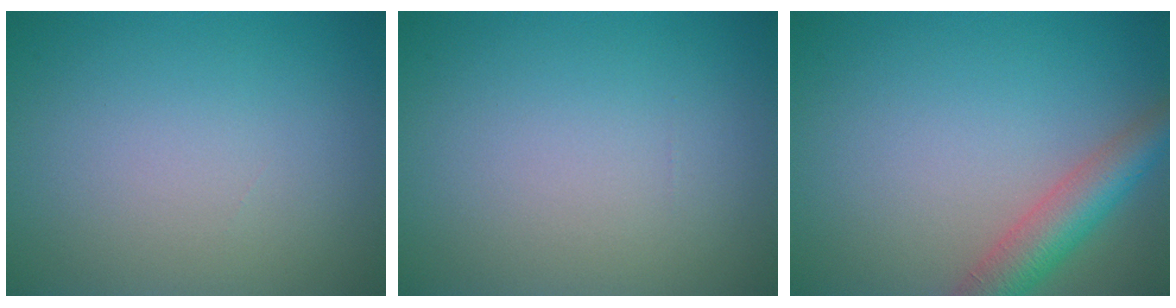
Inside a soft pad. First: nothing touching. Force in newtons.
{"total": 0.0}
{"total": 4.7, "press": 4.7, "slide": 0.3}